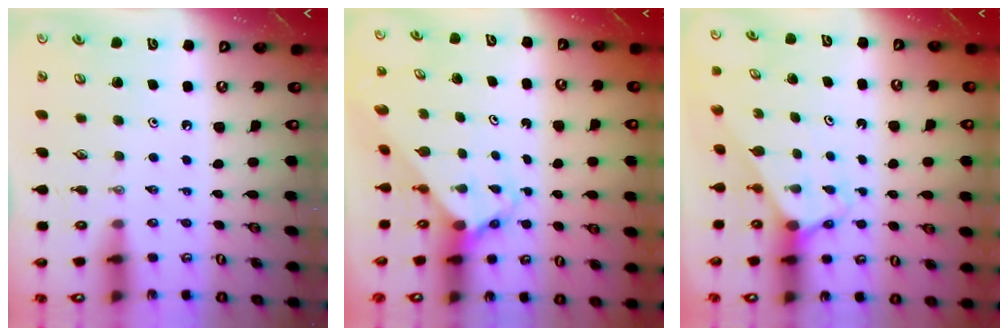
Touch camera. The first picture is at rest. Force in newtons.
{"total": 3.6, "press": 3.6, "slide": 0.4}
{"total": 2.4, "press": 2.4, "slide": 0.1}